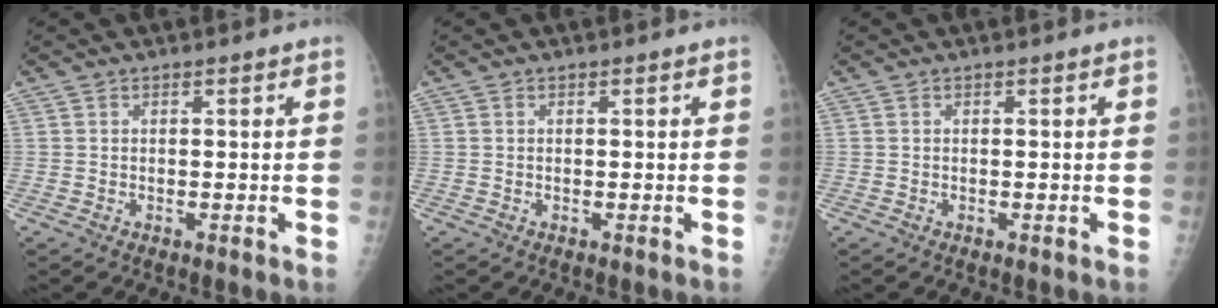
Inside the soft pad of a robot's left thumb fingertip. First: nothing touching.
{"total": 0.0}
{"total": 0.0}